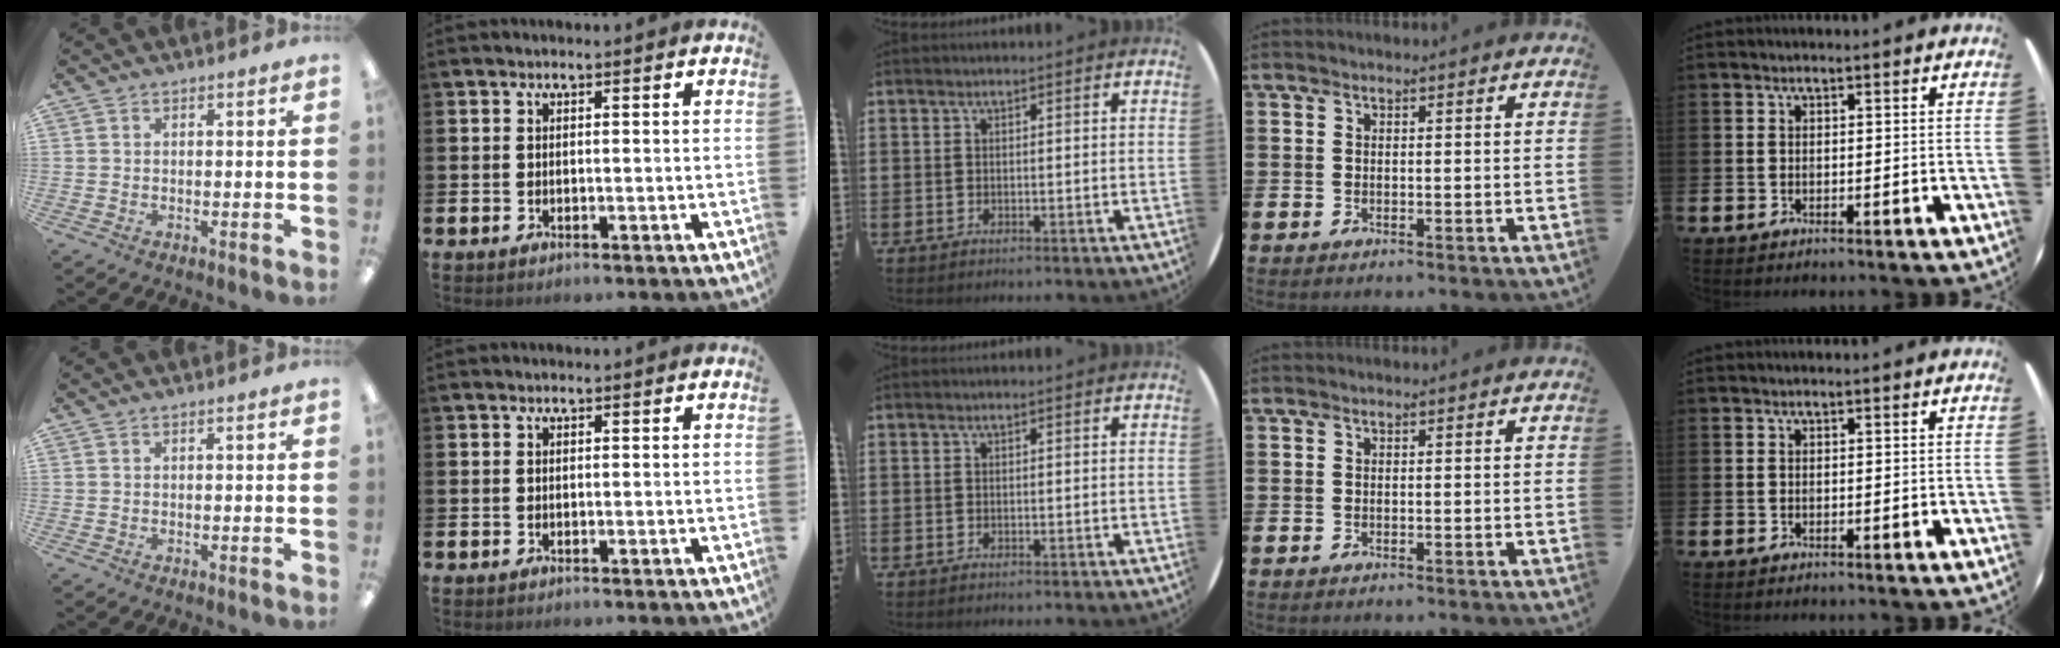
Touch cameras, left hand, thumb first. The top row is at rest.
{}